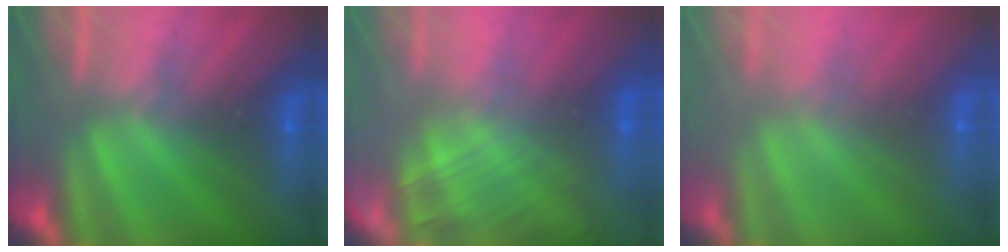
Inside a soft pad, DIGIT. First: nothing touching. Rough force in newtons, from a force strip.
{"total": 2.9}
{"total": 6.1}